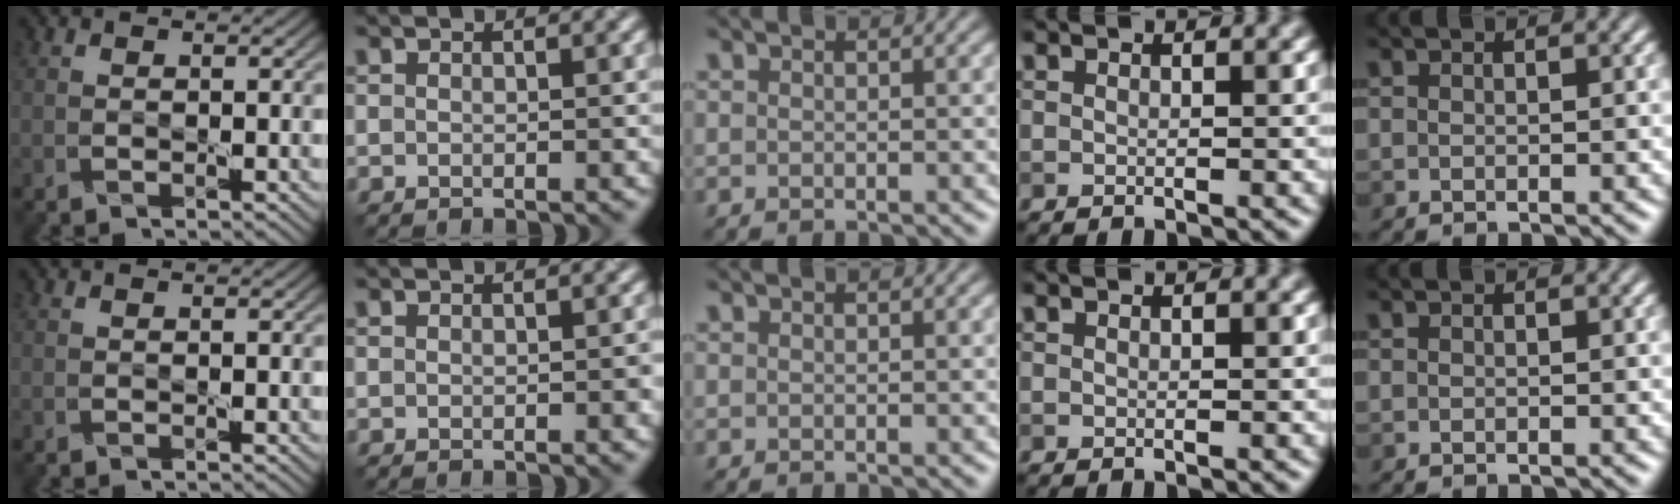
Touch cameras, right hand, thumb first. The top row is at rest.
{"index": {"total": 0.5, "force": [-0.2, -0.1, 0.5], "torque": [-0.010, 0.002, -0.001]}}